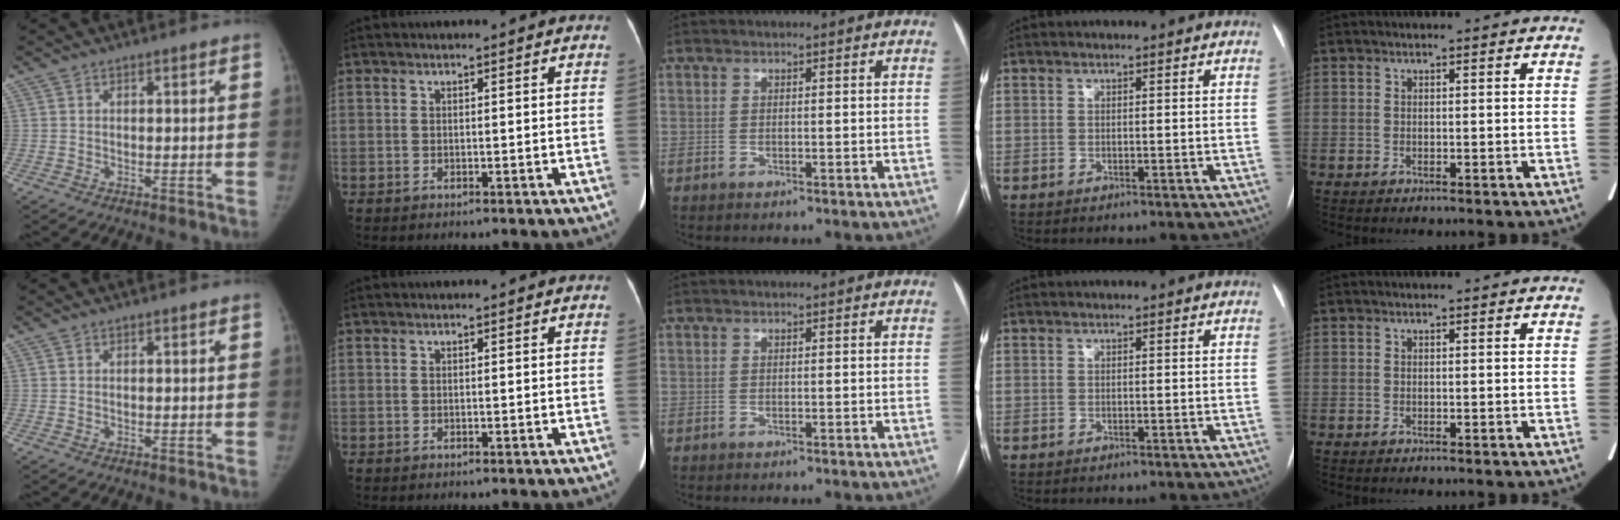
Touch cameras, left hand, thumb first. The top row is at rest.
{}